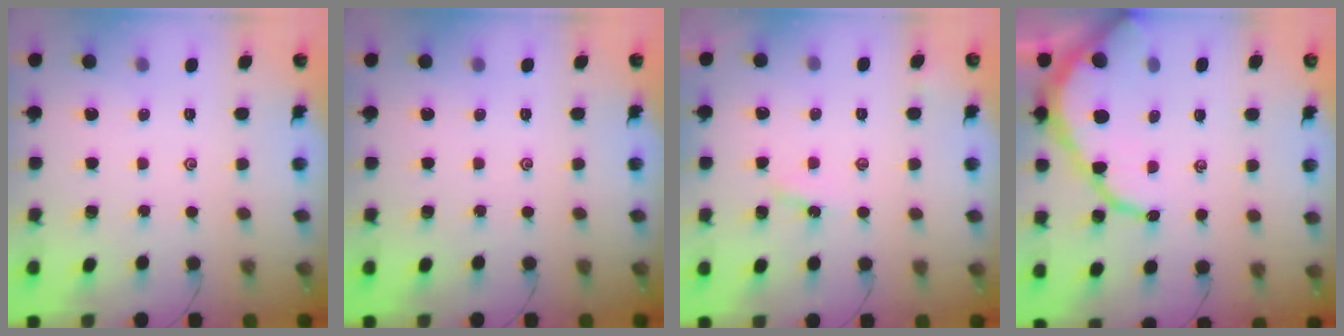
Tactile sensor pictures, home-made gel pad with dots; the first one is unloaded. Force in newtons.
{"total": 0.0}
{"total": 2.8, "press": 2.8, "slide": 0.5}
{"total": 11.6, "press": 11.5, "slide": 1.3}